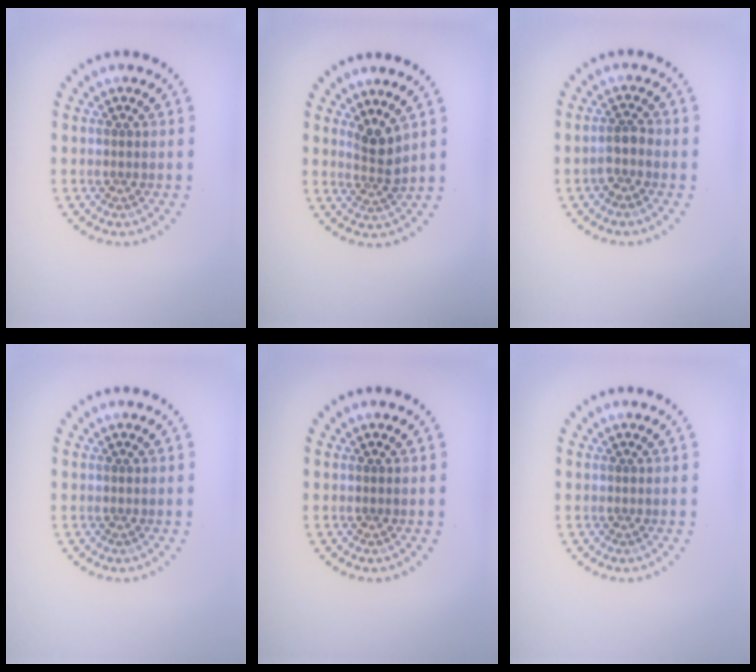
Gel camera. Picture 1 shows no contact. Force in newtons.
{"total": 2.4, "press": 1.7, "slide": 1.6}
{"total": 1.9, "press": 1.6, "slide": 1.1}
{"total": 0.0}
{"total": 0.0}
{"total": 0.0}